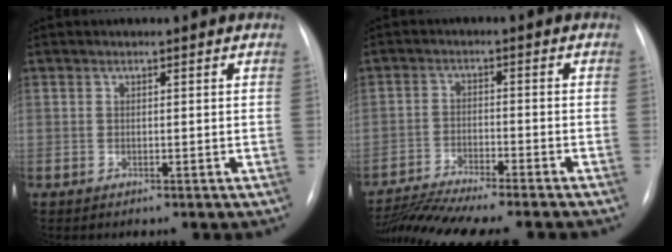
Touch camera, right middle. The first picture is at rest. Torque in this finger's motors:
{"motor_torque": [1.08, -1.06, 0.26, 0.10]}